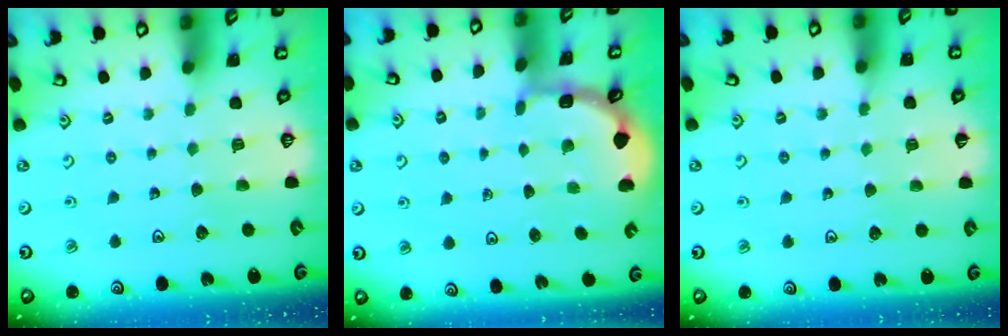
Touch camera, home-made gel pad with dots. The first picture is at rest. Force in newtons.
{"total": 2.1, "press": 2.1, "slide": 0.2}
{"total": 3.7, "press": 3.6, "slide": 0.6}